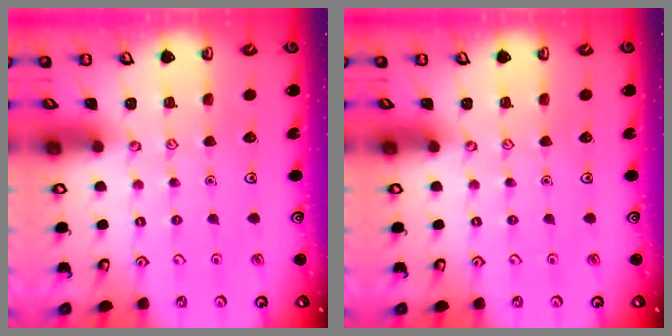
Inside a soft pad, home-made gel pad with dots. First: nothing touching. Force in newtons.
{"total": 0.0}